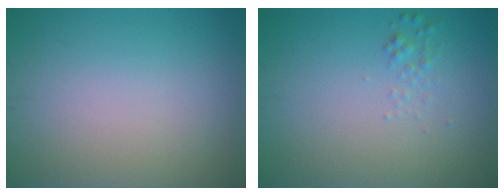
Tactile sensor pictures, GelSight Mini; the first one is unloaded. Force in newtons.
{"total": 1.0, "press": 1.0, "slide": 0.0}